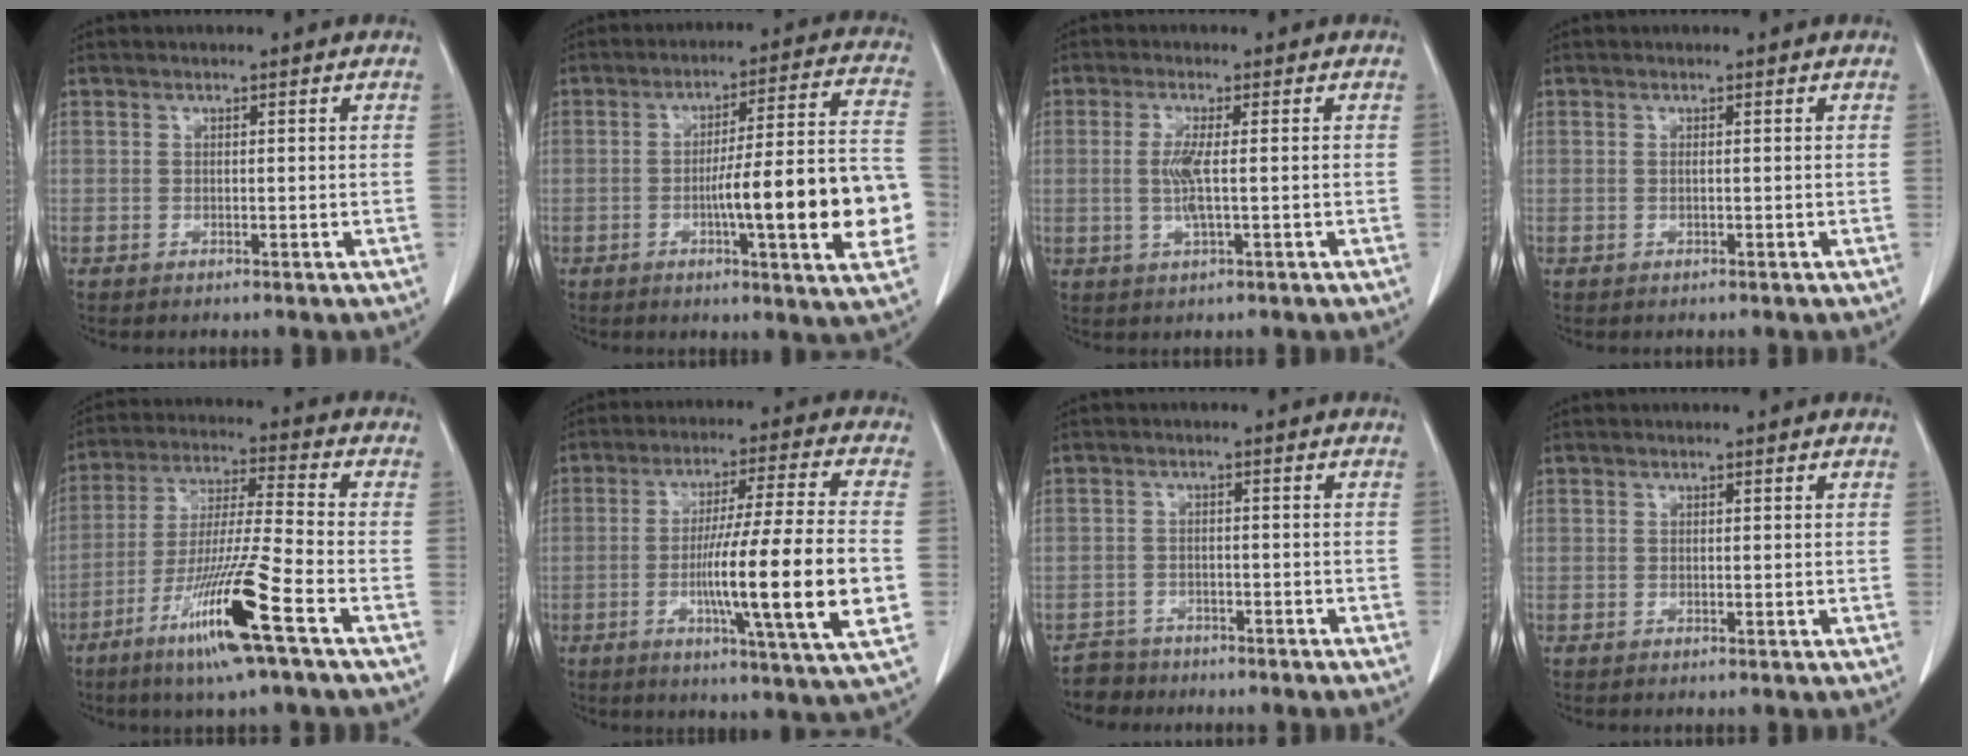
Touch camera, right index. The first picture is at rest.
{"total": 18.0, "force": [-3.9, 1.2, 17.5], "torque": [-0.198, 0.019, -0.050]}
{"total": 3.8, "force": [-0.2, 0.5, 3.7], "torque": [-0.078, -0.003, -0.004]}
{"total": 0.0}
{"total": 14.5, "force": [-7.4, -0.8, 12.4], "torque": [-0.247, -0.029, -0.137]}
{"total": 17.5, "force": [-3.3, -0.8, 17.2], "torque": [-0.272, -0.010, -0.059]}
{"total": 3.8, "force": [-3.2, 1.9, -0.8], "torque": [0.011, 0.004, -0.057]}
{"total": 0.0}